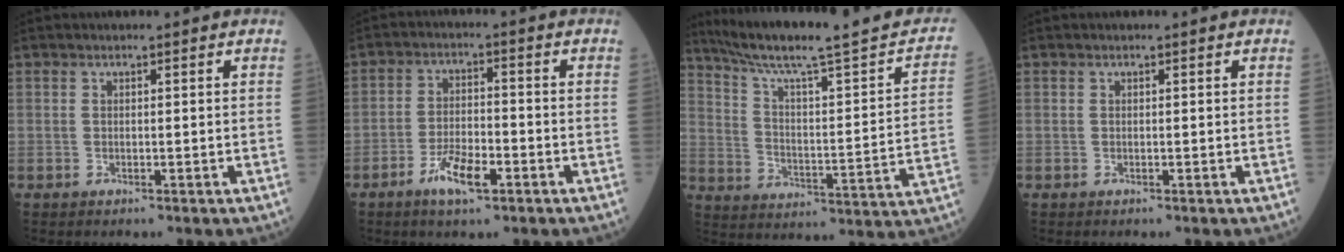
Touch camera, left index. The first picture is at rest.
{"total": 6.0, "force": [-3.4, 1.8, 4.7], "torque": [-0.095, -0.002, -0.061]}
{"total": 22.8, "force": [19.0, 1.3, 12.4], "torque": [-0.188, -0.022, 0.264]}
{"total": 0.0}